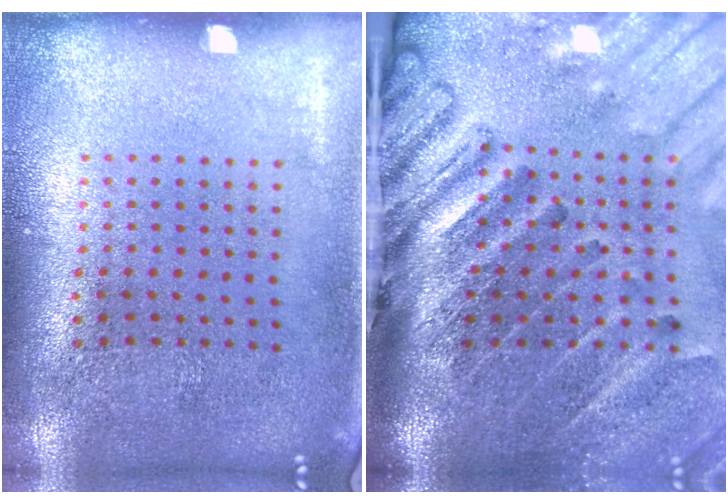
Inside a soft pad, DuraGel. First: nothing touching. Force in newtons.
{"total": 4.4, "press": 3.2, "slide": 3.0}